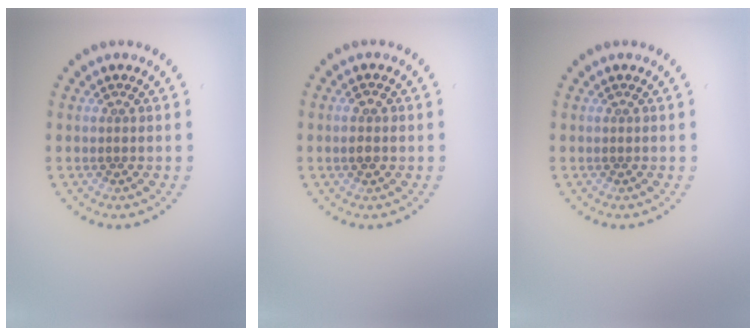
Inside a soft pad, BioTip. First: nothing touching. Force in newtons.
{"total": 1.3, "press": 1.3, "slide": 0.3}
{"total": 0.0}